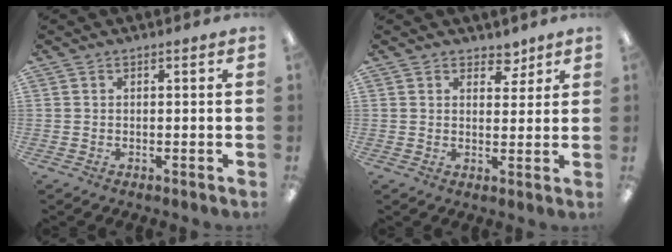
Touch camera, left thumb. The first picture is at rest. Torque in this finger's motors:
{"motor_torque": [-0.13, -0.11, -0.18, -0.24, -0.01]}